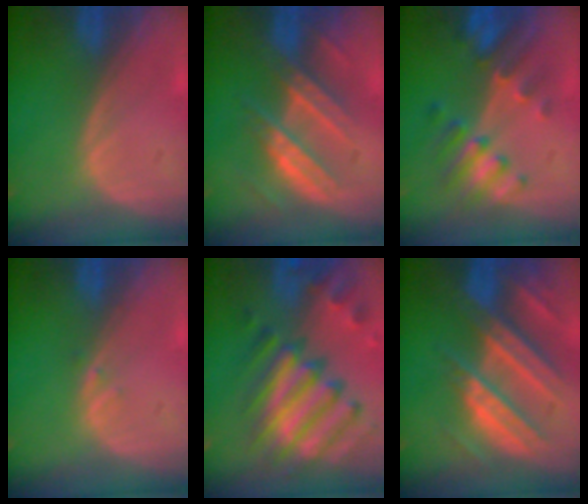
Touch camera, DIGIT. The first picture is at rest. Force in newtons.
{"total": 7.2, "press": 7.2, "slide": 0.6}
{"total": 7.7, "press": 6.9, "slide": 3.4}
{"total": 0.6, "press": 0.6, "slide": 0.1}
{"total": 12.4, "press": 10.7, "slide": 6.2}
{"total": 10.6, "press": 9.3, "slide": 5.0}